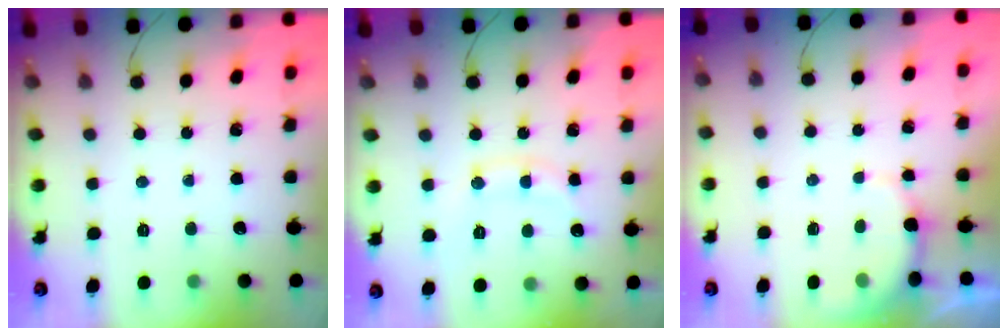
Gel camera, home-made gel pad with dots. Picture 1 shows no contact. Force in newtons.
{"total": 10.5, "press": 10.5, "slide": 0.9}
{"total": 3.0, "press": 2.9, "slide": 0.8}